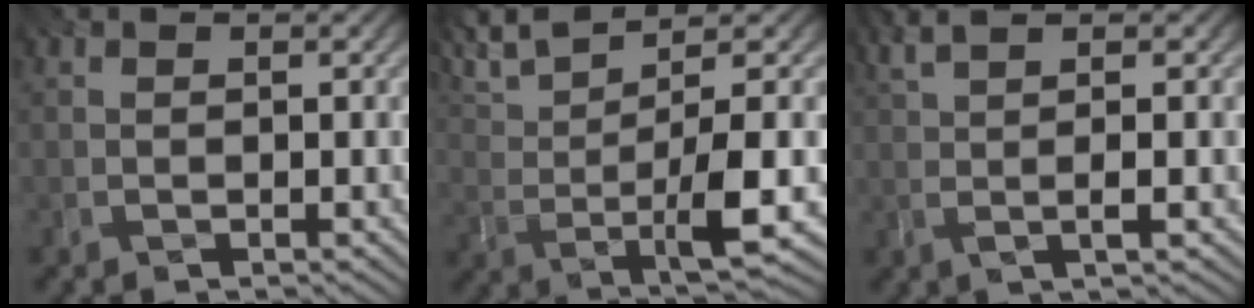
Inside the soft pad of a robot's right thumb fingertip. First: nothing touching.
{"total": 8.8, "force": [3.2, 2.1, 7.9], "torque": [-0.154, 0.010, 0.061]}
{"total": 4.1, "force": [1.0, 0.5, 3.9], "torque": [-0.068, 0.015, 0.007]}